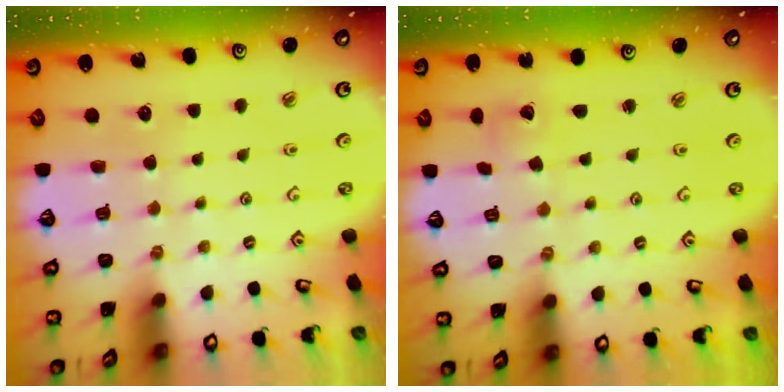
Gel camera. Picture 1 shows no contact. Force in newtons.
{"total": 0.8, "press": 0.8, "slide": 0.1}